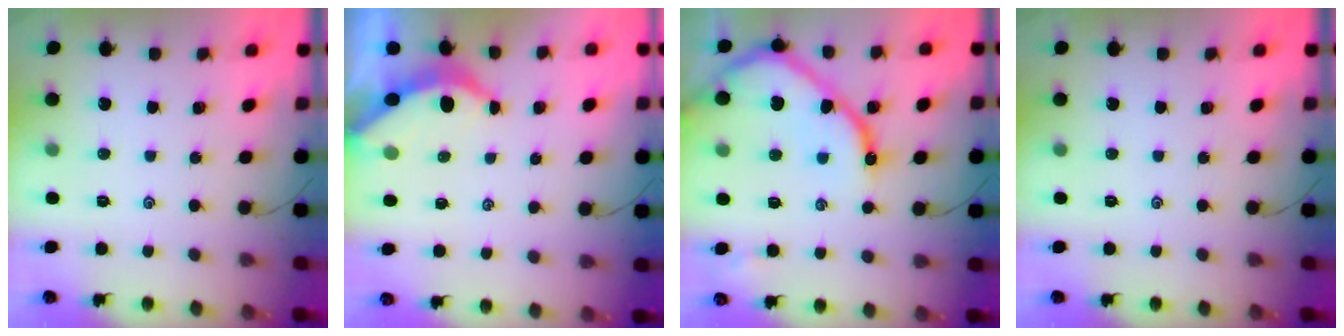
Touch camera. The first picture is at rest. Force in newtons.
{"total": 3.6, "press": 3.6, "slide": 0.4}
{"total": 14.5, "press": 14.4, "slide": 1.5}
{"total": 0.0}